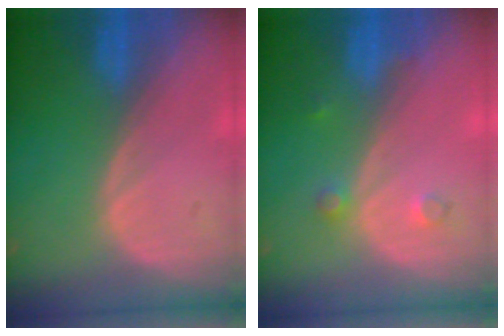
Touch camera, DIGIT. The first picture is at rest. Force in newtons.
{"total": 2.0, "press": 2.0, "slide": 0.2}